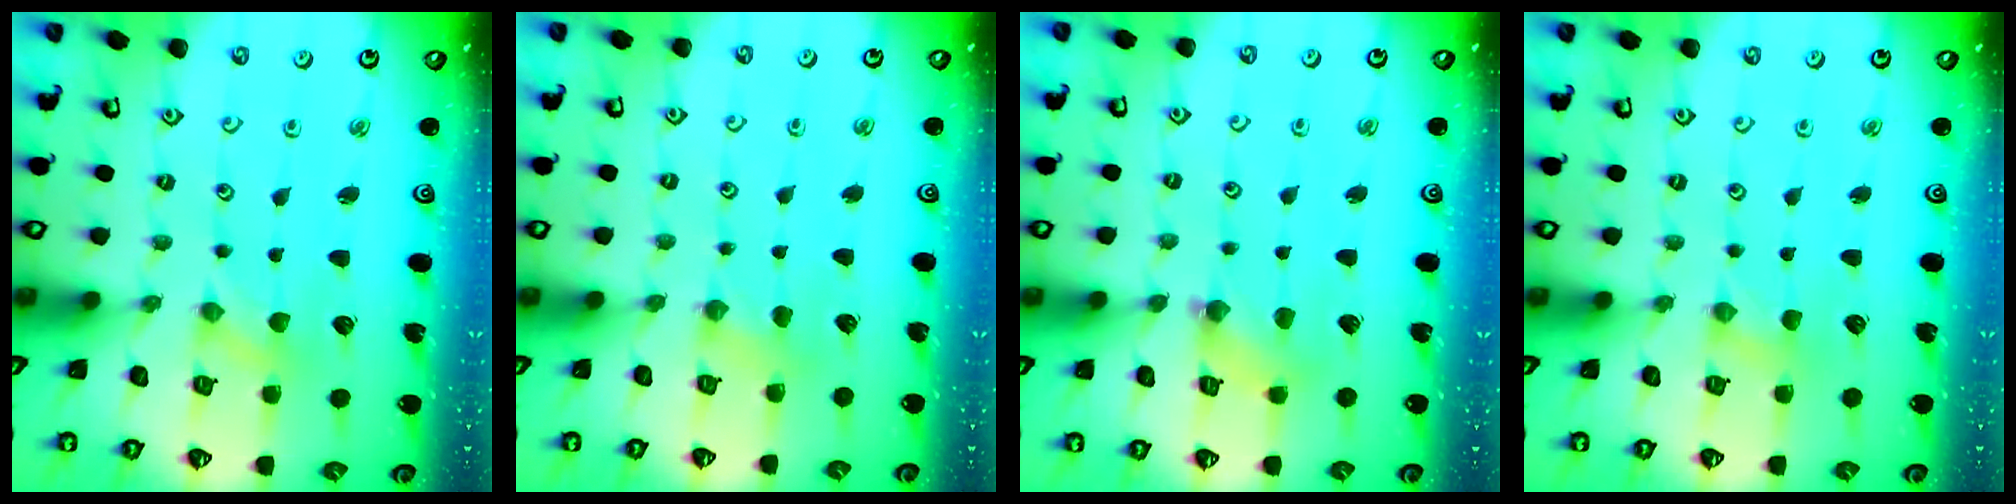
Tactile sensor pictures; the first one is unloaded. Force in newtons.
{"total": 3.2, "press": 3.2, "slide": 0.5}
{"total": 2.7, "press": 2.7, "slide": 0.4}
{"total": 0.0}